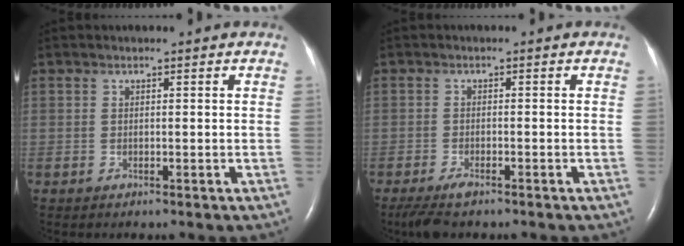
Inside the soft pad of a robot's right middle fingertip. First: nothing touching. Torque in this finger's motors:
{"motor_torque": [0.64, -0.32, 0.02, 0.01]}